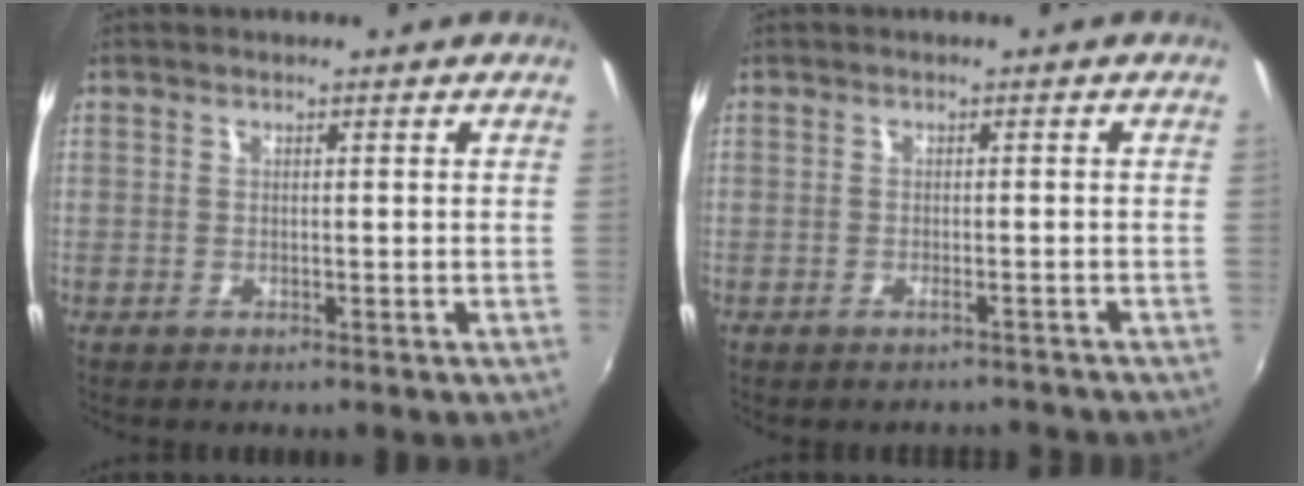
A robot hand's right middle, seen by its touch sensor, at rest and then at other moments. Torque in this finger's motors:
{"motor_torque": [0.19, -0.25, 0.05, 0.06]}